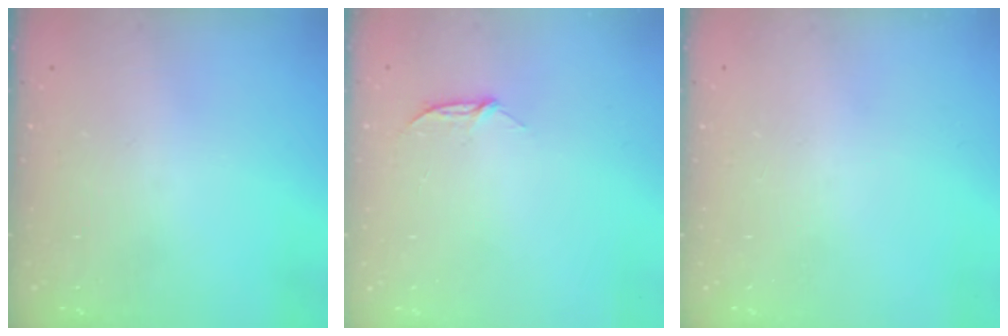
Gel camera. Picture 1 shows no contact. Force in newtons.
{"total": 5.1, "press": 5.1, "slide": 0.6}
{"total": 0.0}